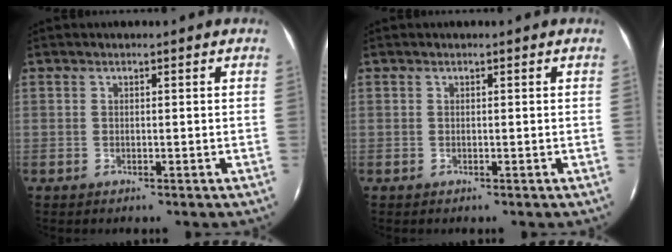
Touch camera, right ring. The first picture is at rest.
{"total": 0.0}